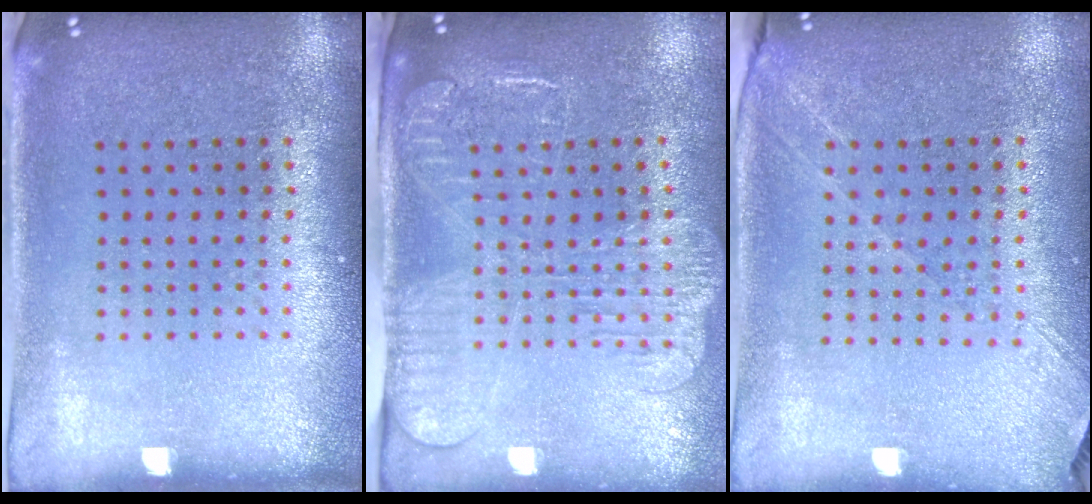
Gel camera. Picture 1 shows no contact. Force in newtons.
{"total": 2.5, "press": 2.0, "slide": 1.4}
{"total": 1.3, "press": 1.2, "slide": 0.5}